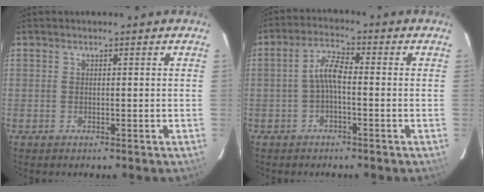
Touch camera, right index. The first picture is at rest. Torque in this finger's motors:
{"motor_torque": [0.70, -0.33, 0.34, 0.11]}